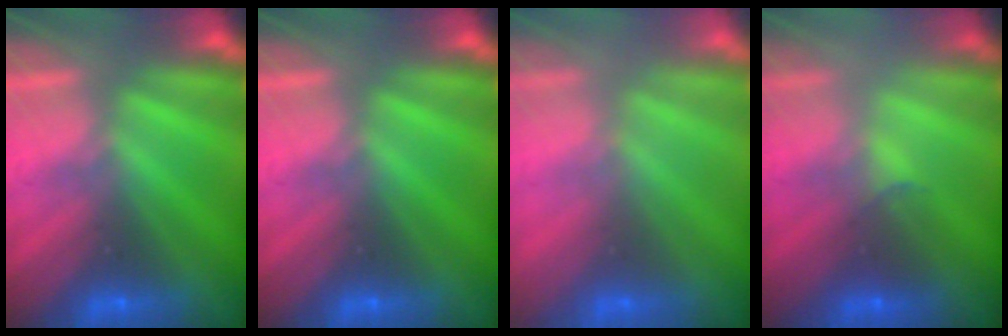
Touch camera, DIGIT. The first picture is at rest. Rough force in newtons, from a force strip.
{"total": 0.0}
{"total": 2.6}
{"total": 2.0}